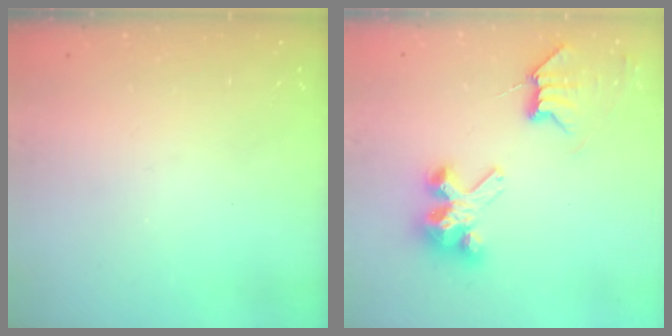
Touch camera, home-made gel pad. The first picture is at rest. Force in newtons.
{"total": 7.4, "press": 7.4, "slide": 0.2}